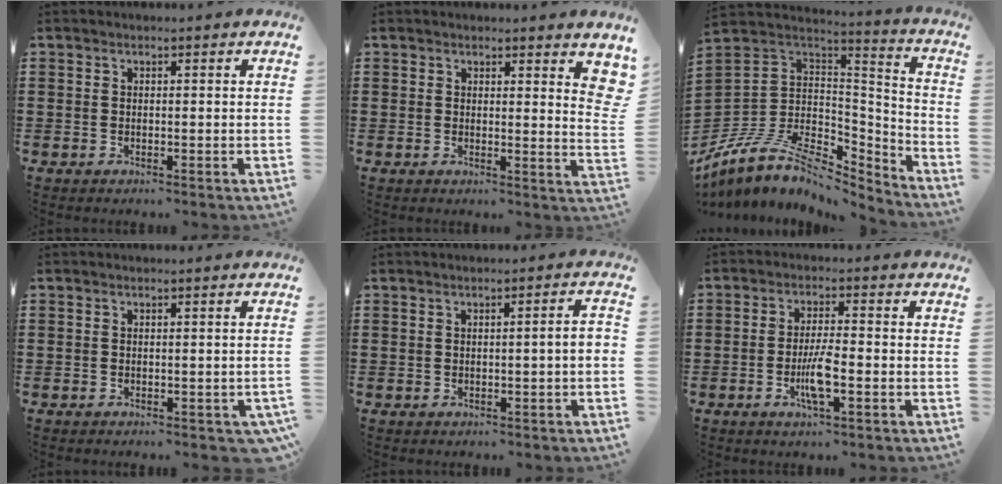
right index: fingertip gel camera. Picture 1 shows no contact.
{"total": 2.8, "force": [2.2, 0.6, 1.7], "torque": [-0.025, -0.003, 0.037]}
{"total": 8.6, "force": [-4.9, 5.2, 4.9], "torque": [-0.121, -0.010, -0.097]}
{"total": 0.8, "force": [-0.7, 0.2, 0.2], "torque": [-0.008, -0.002, -0.014]}
{"total": 1.9, "force": [-0.5, -0.1, 1.8], "torque": [-0.028, -0.004, -0.011]}
{"total": 5.0, "force": [-1.8, 0.8, 4.6], "torque": [-0.099, -0.008, -0.038]}